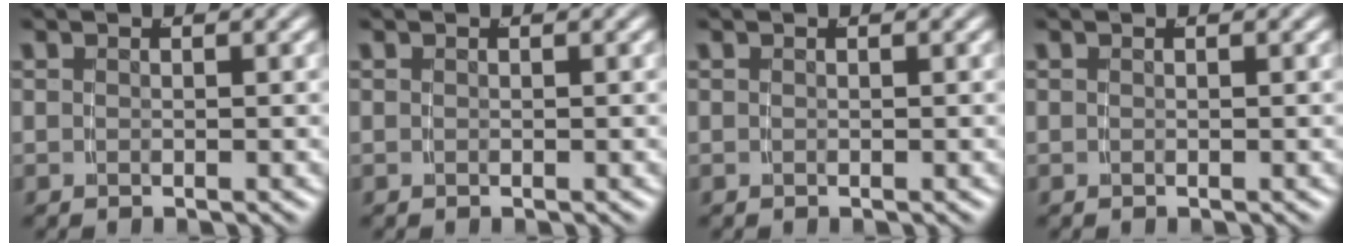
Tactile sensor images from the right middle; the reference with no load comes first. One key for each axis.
{"total": 0.0}
{"total": 0.0}
{"total": 0.0}